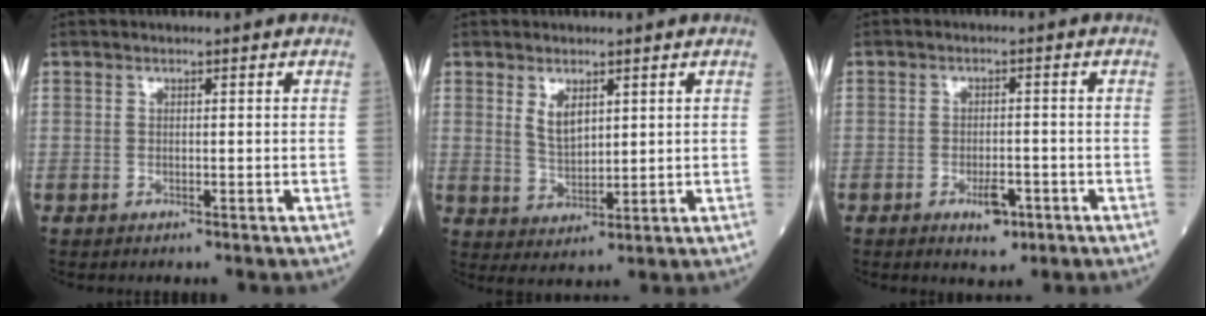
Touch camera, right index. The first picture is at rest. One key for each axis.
{"total": 4.3, "fx": 2.0, "fy": 1.8, "fz": 3.3, "tx": -0.063, "ty": -0.008, "tz": 0.044}
{"total": 3.7, "fx": -1.9, "fy": 1.6, "fz": 2.8, "tx": -0.043, "ty": 0.002, "tz": -0.020}